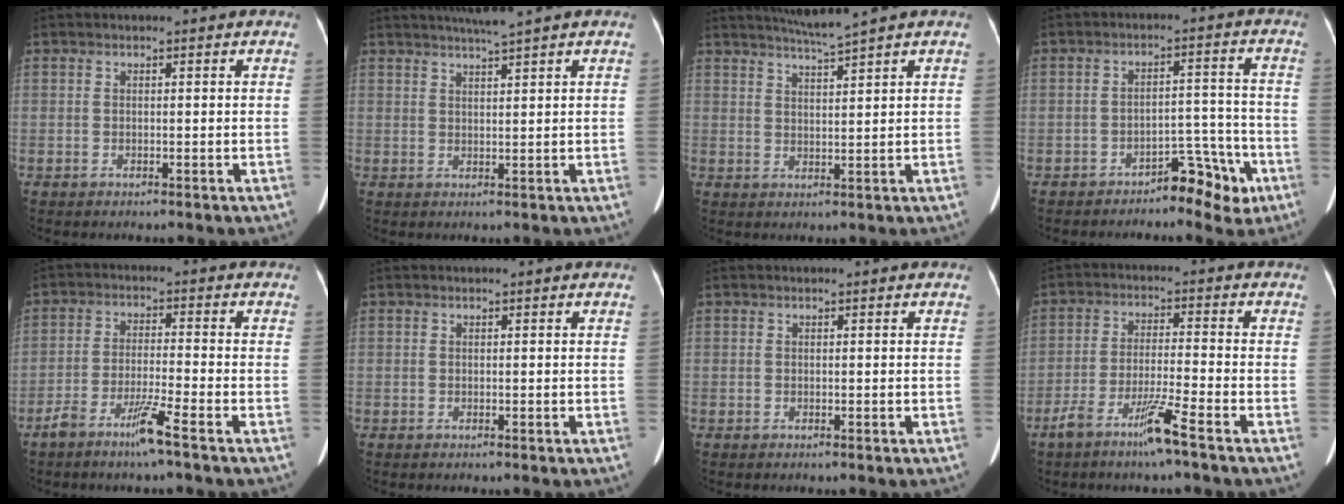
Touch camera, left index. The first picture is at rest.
{"total": 3.6, "force": [2.9, -1.1, 1.8], "torque": [-0.029, 0.003, 0.055]}
{"total": 3.9, "force": [3.3, -1.6, 1.4], "torque": [-0.029, -0.010, 0.067]}
{"total": 6.4, "force": [-4.4, 3.0, 3.5], "torque": [-0.043, 0.030, -0.061]}
{"total": 5.6, "force": [-3.9, -0.6, 3.9], "torque": [-0.079, -0.009, -0.079]}
{"total": 0.0}
{"total": 0.0}
{"total": 6.5, "force": [-4.5, -0.7, 4.7], "torque": [-0.094, -0.011, -0.089]}